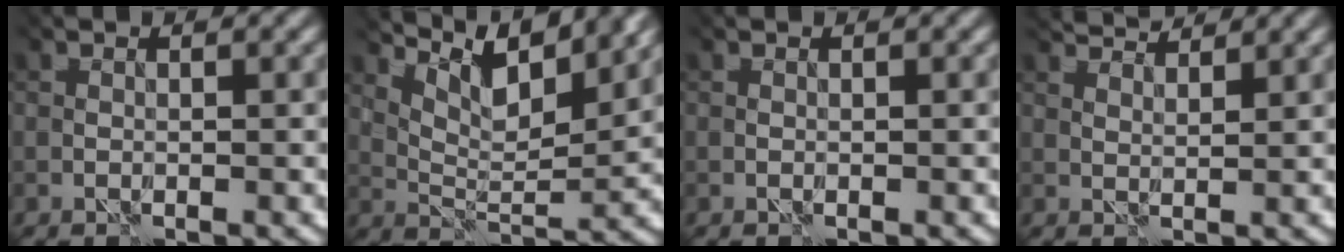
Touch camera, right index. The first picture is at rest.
{"total": 7.4, "force": [5.7, 1.4, 4.5], "torque": [-0.085, 0.002, 0.122]}
{"total": 0.0}
{"total": 4.9, "force": [4.6, 0.2, 1.4], "torque": [-0.035, 0.002, 0.085]}